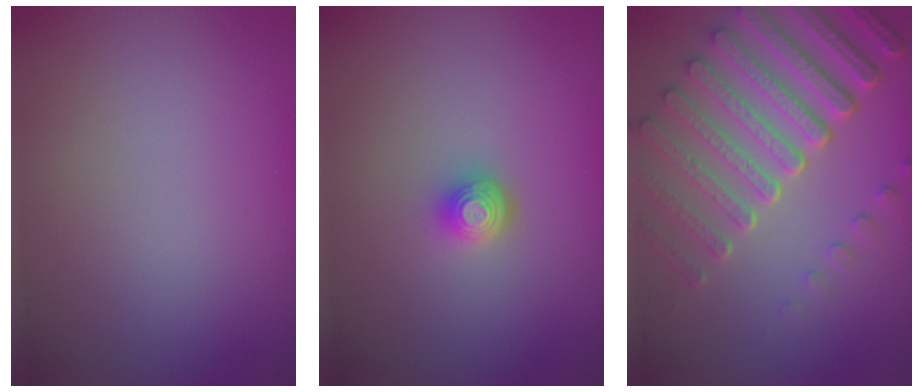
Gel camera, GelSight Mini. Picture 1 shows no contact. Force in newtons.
{"total": 1.9, "press": 1.4, "slide": 1.3}
{"total": 7.7, "press": 5.8, "slide": 5.0}